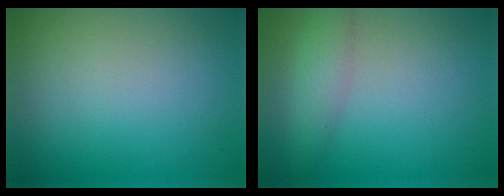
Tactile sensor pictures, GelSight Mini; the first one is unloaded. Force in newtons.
{"total": 2.8, "press": 2.8, "slide": 0.1}